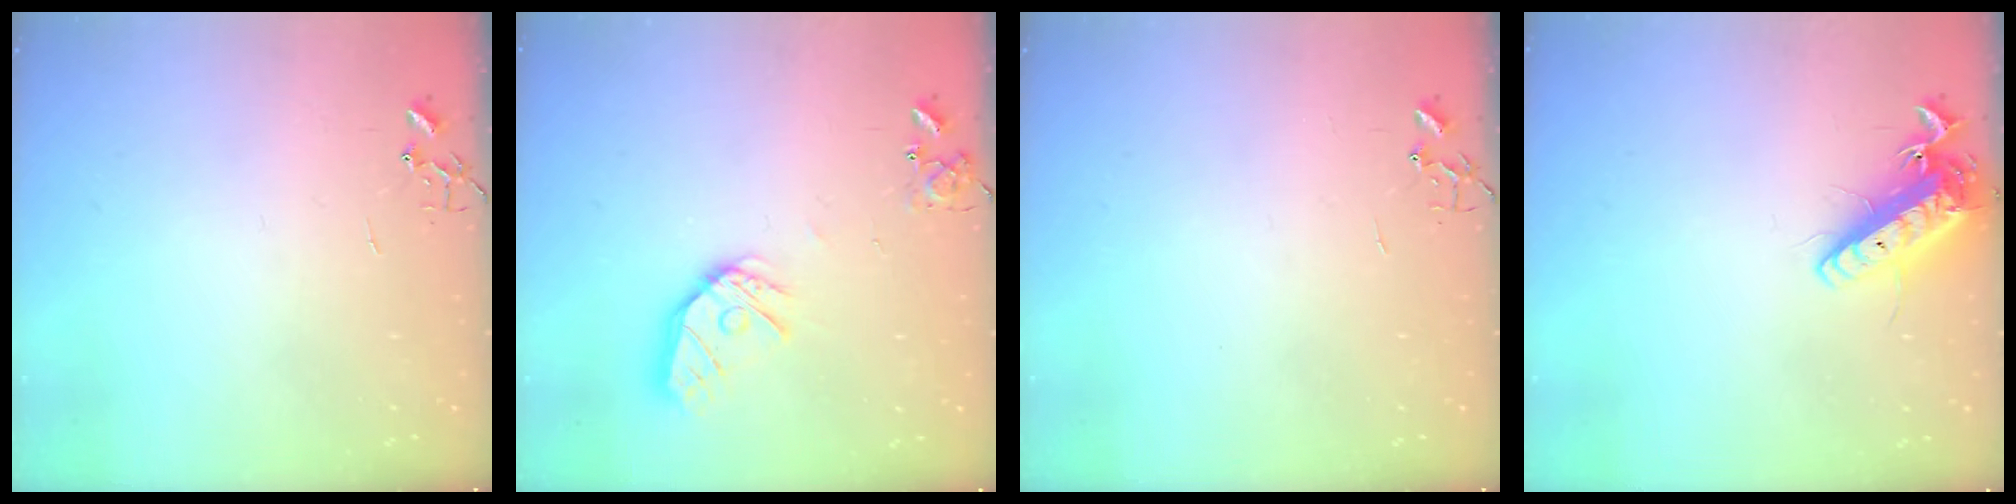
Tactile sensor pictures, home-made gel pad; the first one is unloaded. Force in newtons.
{"total": 14.1, "press": 14.0, "slide": 1.7}
{"total": 0.0}
{"total": 14.1, "press": 13.9, "slide": 2.4}